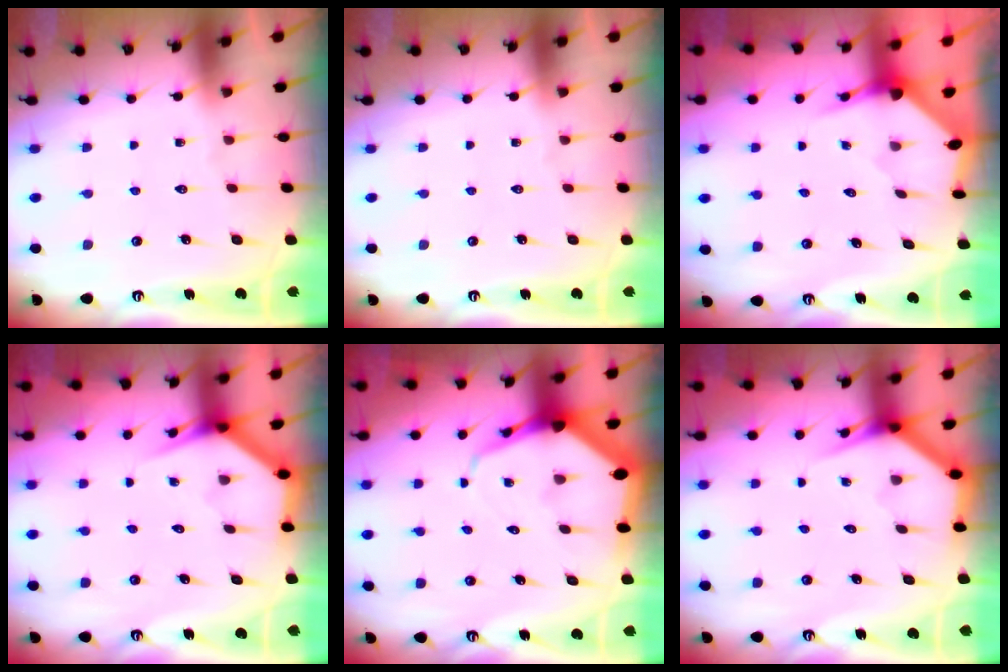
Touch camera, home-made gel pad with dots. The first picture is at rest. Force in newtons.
{"total": 0.0}
{"total": 3.1, "press": 3.1, "slide": 0.2}
{"total": 3.5, "press": 3.5, "slide": 0.3}
{"total": 6.7, "press": 6.7, "slide": 0.8}
{"total": 3.4, "press": 3.4, "slide": 0.2}